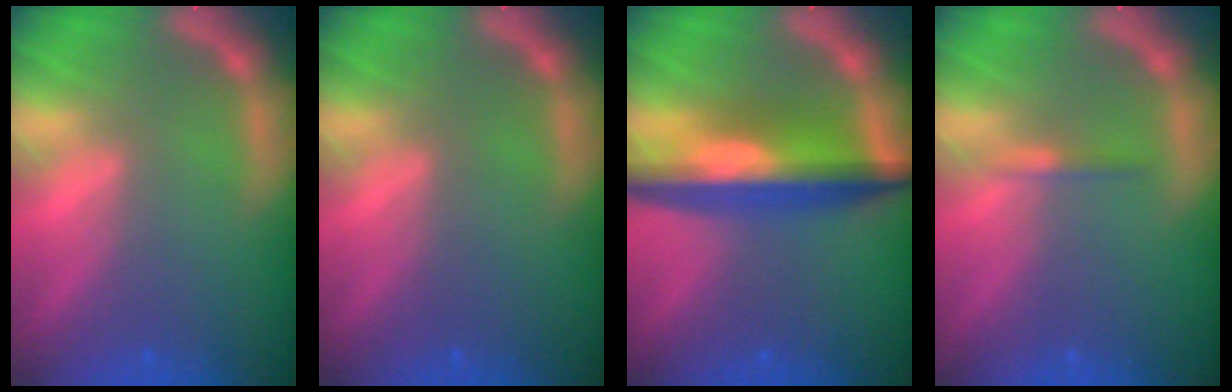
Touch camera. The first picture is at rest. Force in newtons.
{"total": 0.0}
{"total": 8.5}
{"total": 0.9}